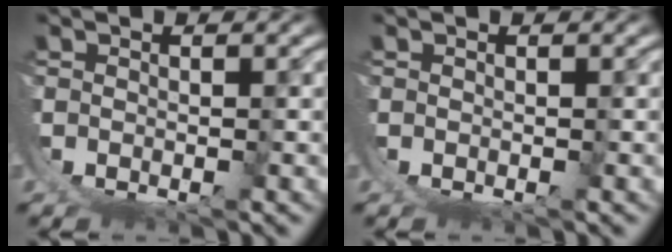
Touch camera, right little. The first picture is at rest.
{"total": 0.0}